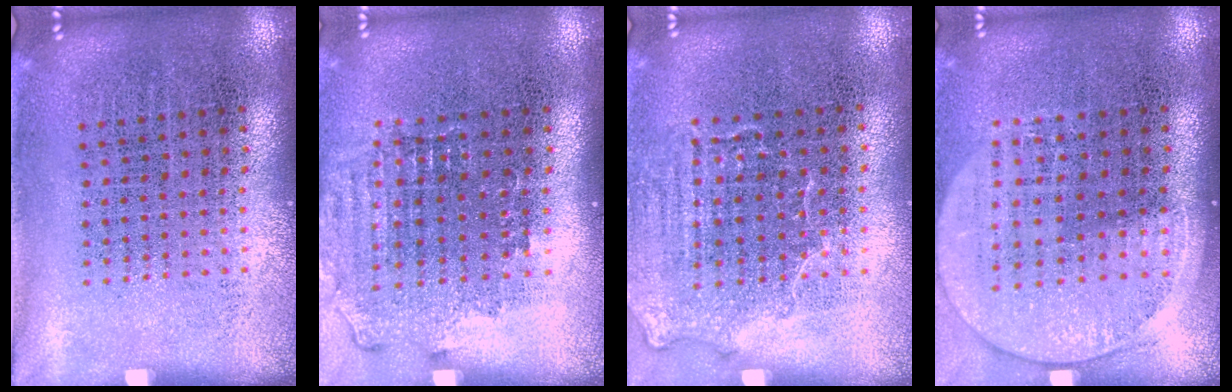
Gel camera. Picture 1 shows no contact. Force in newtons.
{"total": 1.6, "press": 1.4, "slide": 0.6}
{"total": 1.4, "press": 1.2, "slide": 0.7}
{"total": 1.5, "press": 1.4, "slide": 0.6}